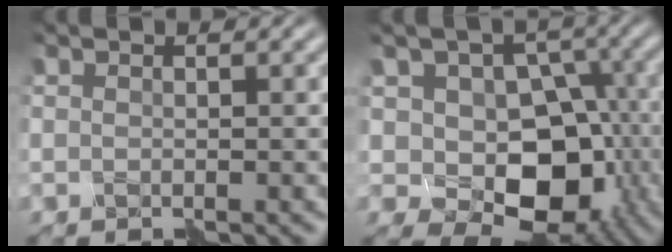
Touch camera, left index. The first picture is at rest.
{"total": 7.8, "force": [-2.2, 5.9, 4.7], "torque": [-0.056, -0.008, -0.044]}